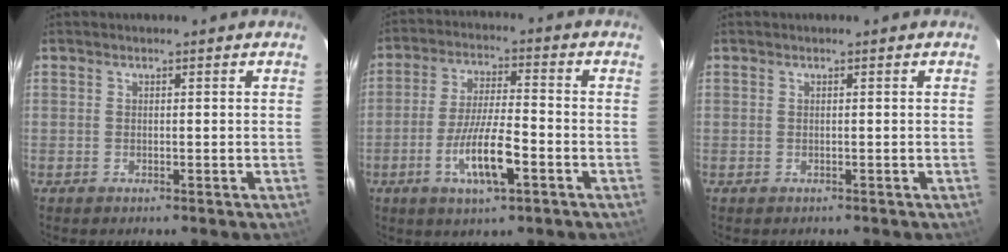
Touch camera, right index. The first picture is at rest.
{"total": 10.5, "force": [-4.6, 2.2, 9.1], "torque": [-0.183, -0.008, -0.079]}
{"total": 0.0}